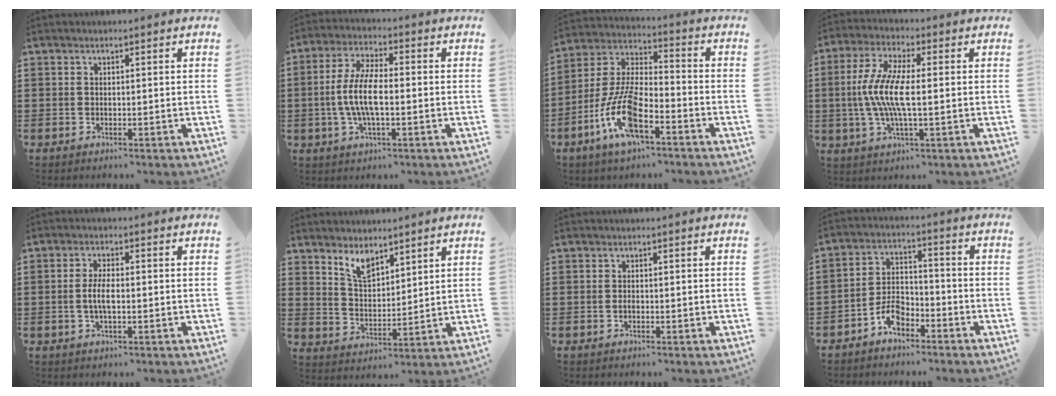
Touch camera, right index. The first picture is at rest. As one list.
[{"total": 7.9, "force": [-1.1, 2.6, 7.4], "torque": [-0.171, -0.012, -0.028]}, {"total": 11.3, "force": [-5.8, 3.8, 8.9], "torque": [-0.216, -0.010, -0.115]}, {"total": 8.8, "force": [-0.7, 2.4, 8.5], "torque": [-0.190, -0.015, -0.022]}, {"total": 3.8, "force": [-0.5, 1.1, 3.6], "torque": [-0.081, -0.005, -0.013]}, {"total": 5.0, "force": [4.1, 2.0, 1.9], "torque": [-0.052, -0.006, 0.077]}, {"total": 0.6, "force": [-0.2, 0.2, 0.5], "torque": [-0.013, -0.007, -0.002]}, {"total": 5.3, "force": [-3.6, 2.8, 2.7], "torque": [-0.060, 0.008, -0.070]}]